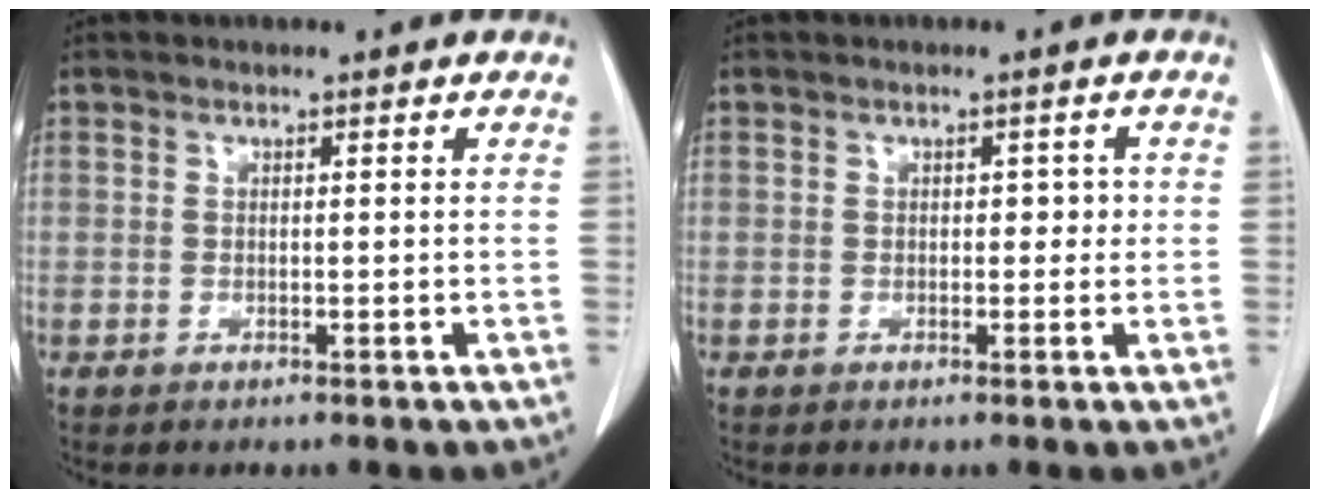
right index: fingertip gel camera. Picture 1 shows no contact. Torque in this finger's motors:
{"motor_torque": [0.19, -0.14, 0.03, 0.01]}